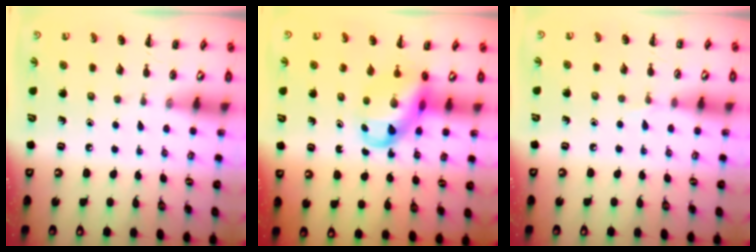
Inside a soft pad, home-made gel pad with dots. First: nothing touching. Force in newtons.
{"total": 10.7, "press": 10.3, "slide": 2.7}
{"total": 3.6, "press": 3.3, "slide": 1.3}